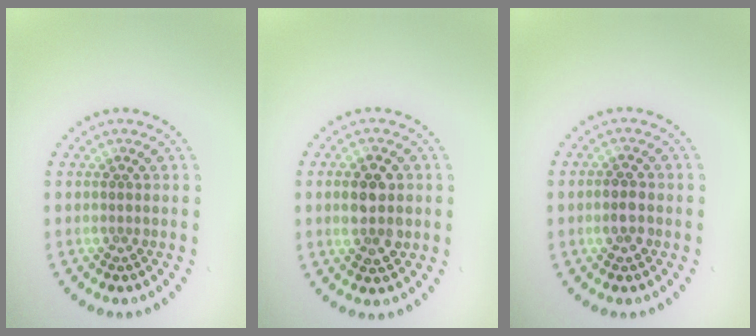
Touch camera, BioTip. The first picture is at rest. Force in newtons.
{"total": 3.7, "press": 3.7, "slide": 0.2}
{"total": 1.7, "press": 1.7, "slide": 0.1}